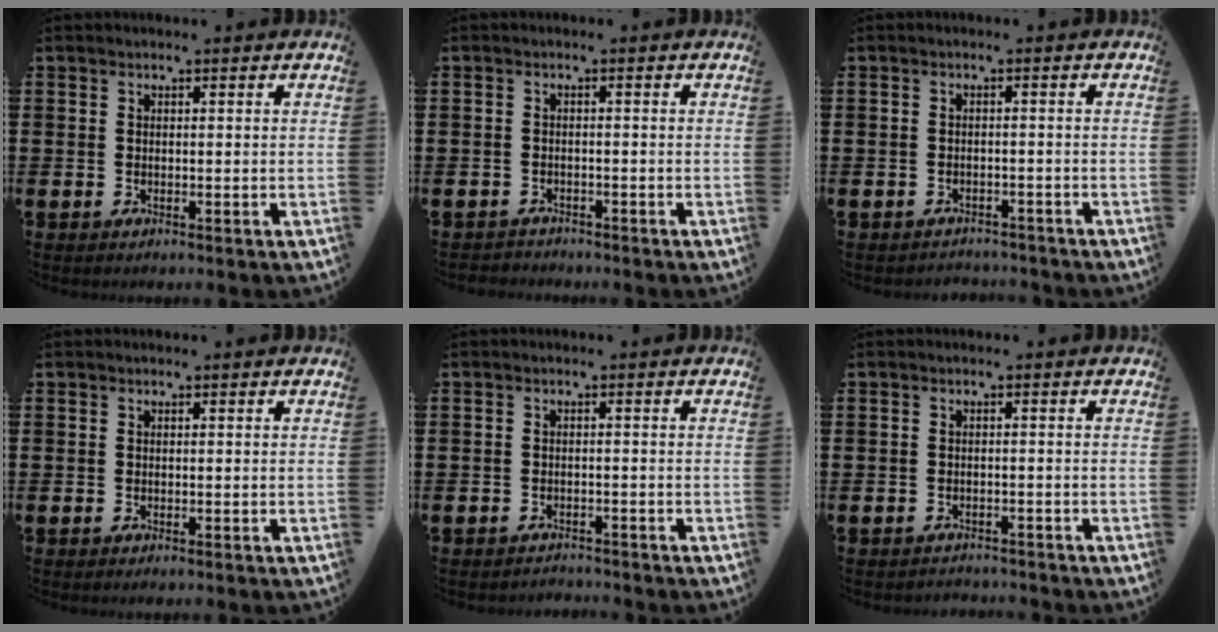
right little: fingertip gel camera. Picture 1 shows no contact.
{"total": 1.0, "force": [-1.0, 0.2, -0.1], "torque": [0.000, 0.002, -0.022]}
{"total": 1.1, "force": [-1.1, 0.1, -0.1], "torque": [-0.003, 0.003, -0.025]}
{"total": 0.0}
{"total": 1.2, "force": [-1.1, 0.0, -0.2], "torque": [0.000, 0.005, -0.025]}
{"total": 1.0, "force": [-1.0, 0.1, -0.1], "torque": [-0.002, 0.003, -0.022]}